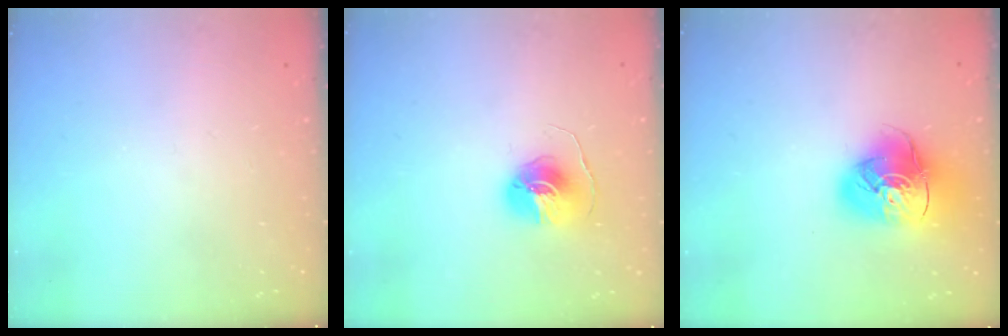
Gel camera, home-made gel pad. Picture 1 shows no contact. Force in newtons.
{"total": 7.8, "press": 7.8, "slide": 0.1}
{"total": 14.9, "press": 14.8, "slide": 1.9}